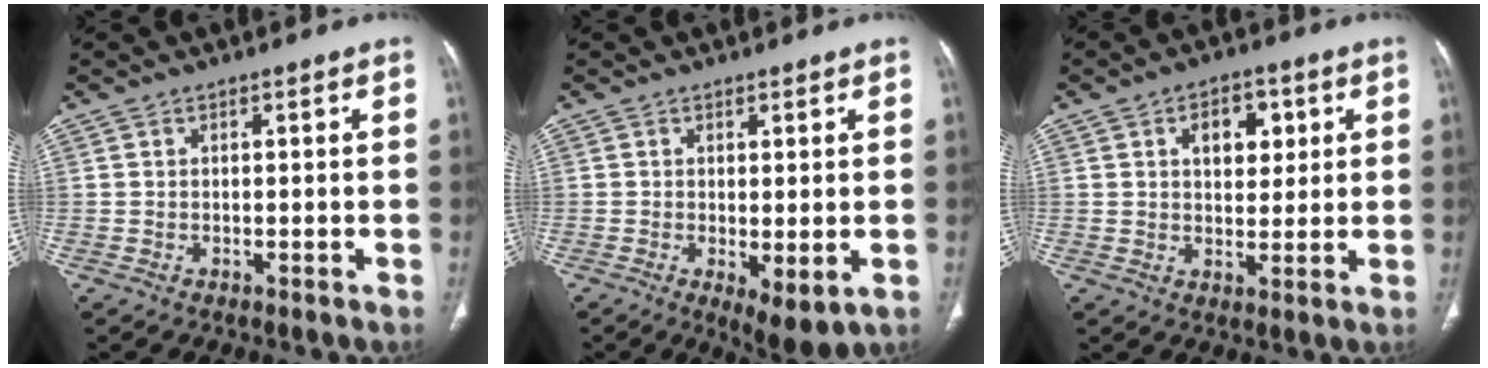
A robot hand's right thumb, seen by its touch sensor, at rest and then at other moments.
{"total": 5.7, "force": [-1.2, 2.2, 5.1], "torque": [-0.079, -0.019, -0.011]}
{"total": 7.6, "force": [2.6, 4.9, 5.2], "torque": [-0.043, -0.007, 0.036]}